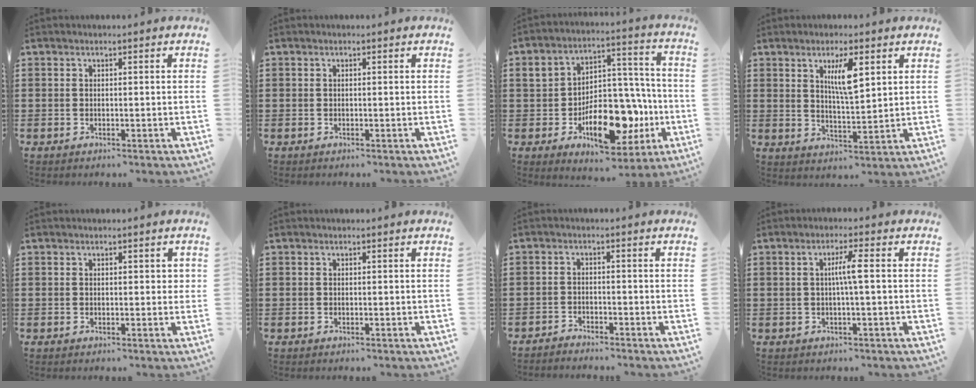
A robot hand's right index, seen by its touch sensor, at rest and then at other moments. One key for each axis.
{"total": 0.0}
{"total": 14.7, "fx": -4.5, "fy": 9.2, "fz": 10.5, "tx": -0.152, "ty": 0.015, "tz": -0.071}
{"total": 5.8, "fx": 2.5, "fy": 1.4, "fz": 5.0, "tx": -0.099, "ty": 0.003, "tz": 0.039}
{"total": 1.1, "fx": 0.3, "fy": 0.6, "fz": 0.8, "tx": -0.009, "ty": 0.003, "tz": 0.003}
{"total": 0.0}
{"total": 1.8, "fx": -1.8, "fy": 0.1, "fz": -0.1, "tx": -0.003, "ty": 0.004, "tz": -0.040}
{"total": 3.6, "fx": 0.1, "fy": -0.1, "fz": 3.5, "tx": -0.067, "ty": -0.002, "tz": -0.004}